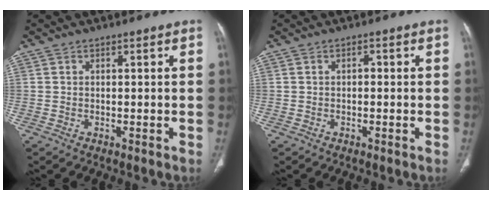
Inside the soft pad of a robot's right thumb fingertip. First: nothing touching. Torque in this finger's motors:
{"motor_torque": [0.19, 0.10, 0.54, -0.04, -0.01]}